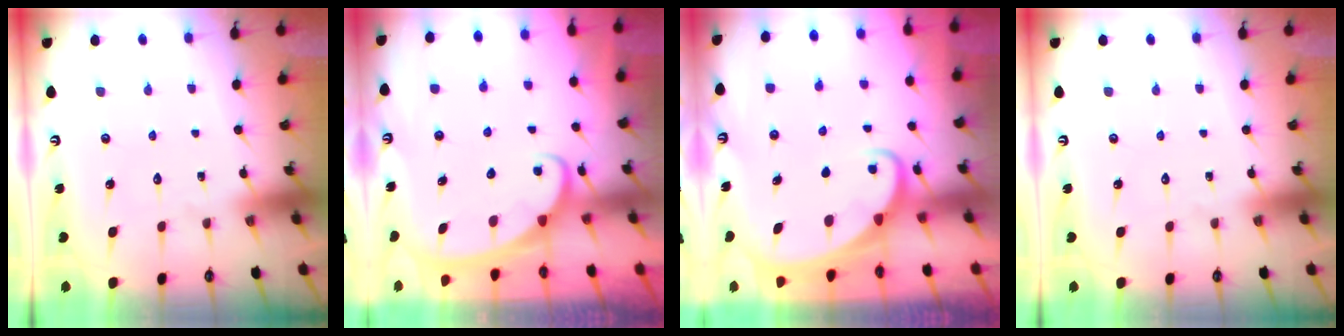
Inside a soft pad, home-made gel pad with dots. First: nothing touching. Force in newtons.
{"total": 2.4, "press": 2.4, "slide": 0.3}
{"total": 2.6, "press": 2.6, "slide": 0.2}
{"total": 0.0}